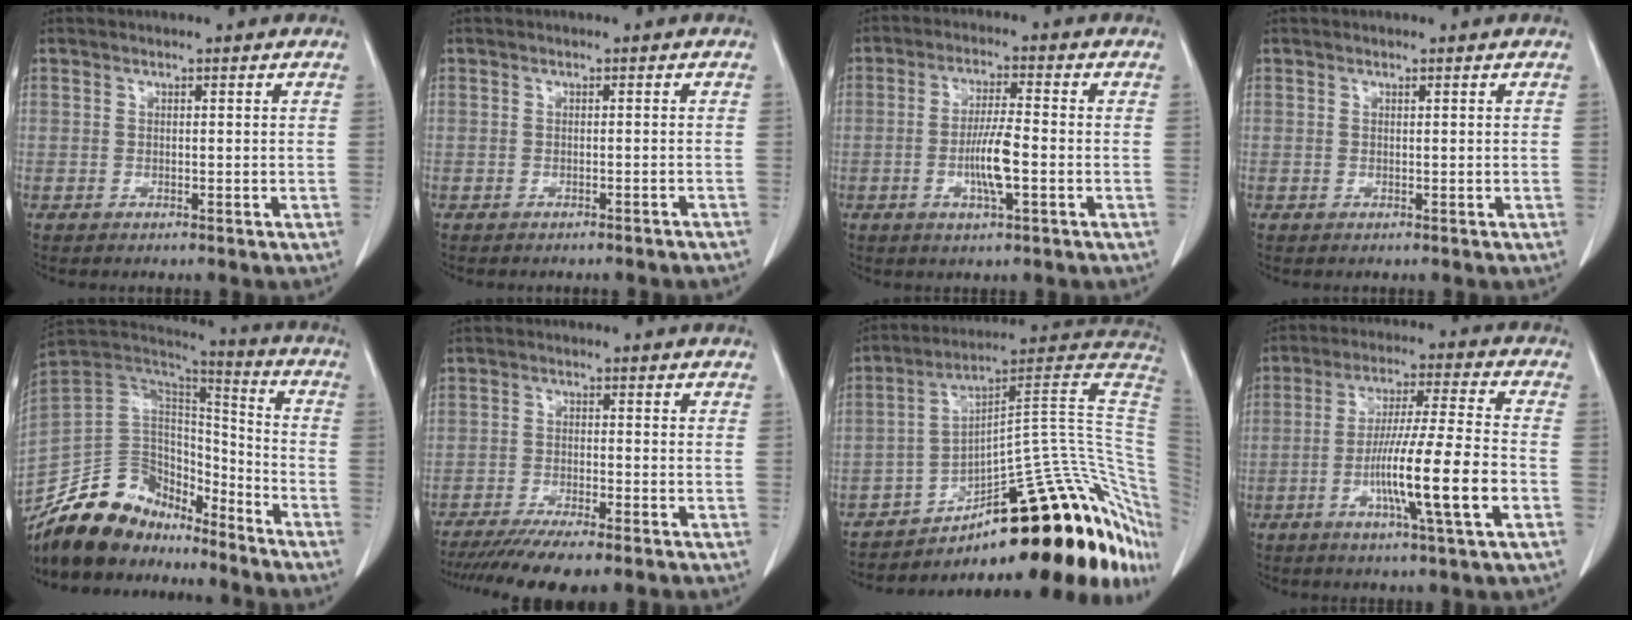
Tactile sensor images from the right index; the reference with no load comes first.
{"total": 3.9, "force": [-3.6, 0.3, 1.3], "torque": [-0.019, -0.007, -0.040]}
{"total": 6.4, "force": [-1.6, 0.7, 6.1], "torque": [-0.119, -0.001, -0.028]}
{"total": 0.0}
{"total": 18.3, "force": [-15.6, 7.9, 5.7], "torque": [-0.096, 0.056, -0.267]}
{"total": 9.8, "force": [-7.8, 1.2, 5.9], "torque": [-0.090, -0.017, -0.124]}
{"total": 32.2, "force": [-13.5, 7.8, 28.2], "torque": [-0.276, 0.049, -0.177]}
{"total": 13.8, "force": [-4.2, -0.4, 13.1], "torque": [-0.232, -0.007, -0.075]}